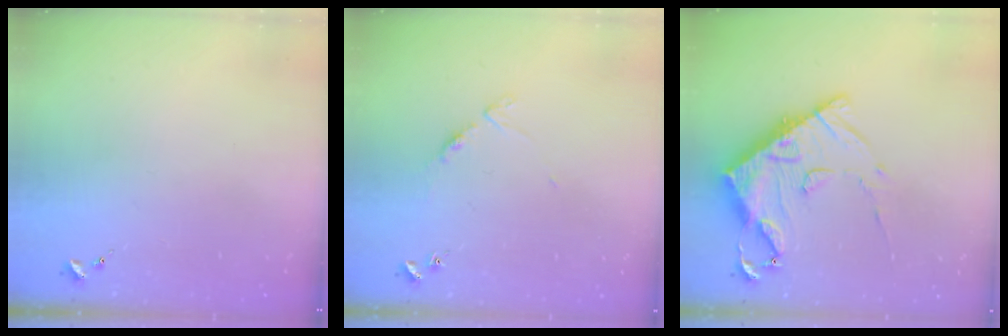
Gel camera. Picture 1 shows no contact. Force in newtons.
{"total": 5.5, "press": 5.5, "slide": 0.4}
{"total": 16.0, "press": 16.0, "slide": 1.2}